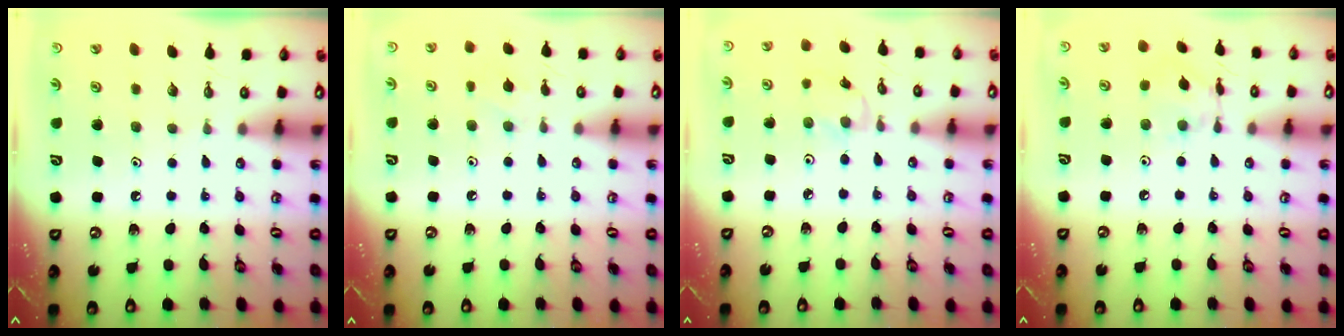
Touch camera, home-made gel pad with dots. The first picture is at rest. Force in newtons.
{"total": 7.5, "press": 7.5, "slide": 0.9}
{"total": 2.6, "press": 2.6, "slide": 0.3}
{"total": 6.7, "press": 6.7, "slide": 0.3}